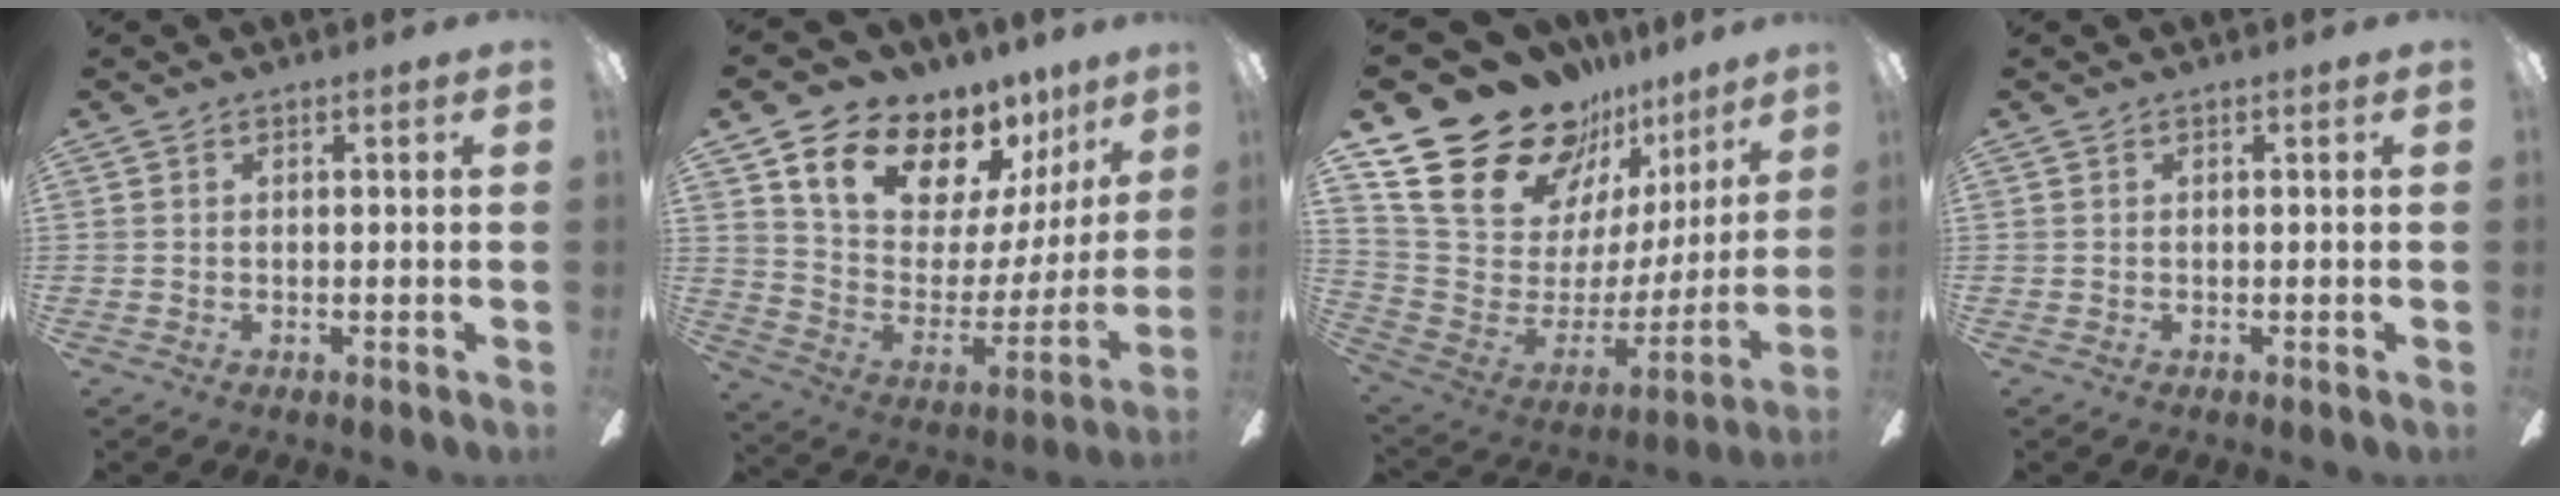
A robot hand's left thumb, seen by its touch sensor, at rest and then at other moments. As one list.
[{"total": 16.8, "force": [12.7, 8.7, 6.6], "torque": [-0.122, -0.097, 0.231]}, {"total": 25.5, "force": [18.4, 13.5, 11.3], "torque": [-0.186, -0.122, 0.349]}, {"total": 0.0}]